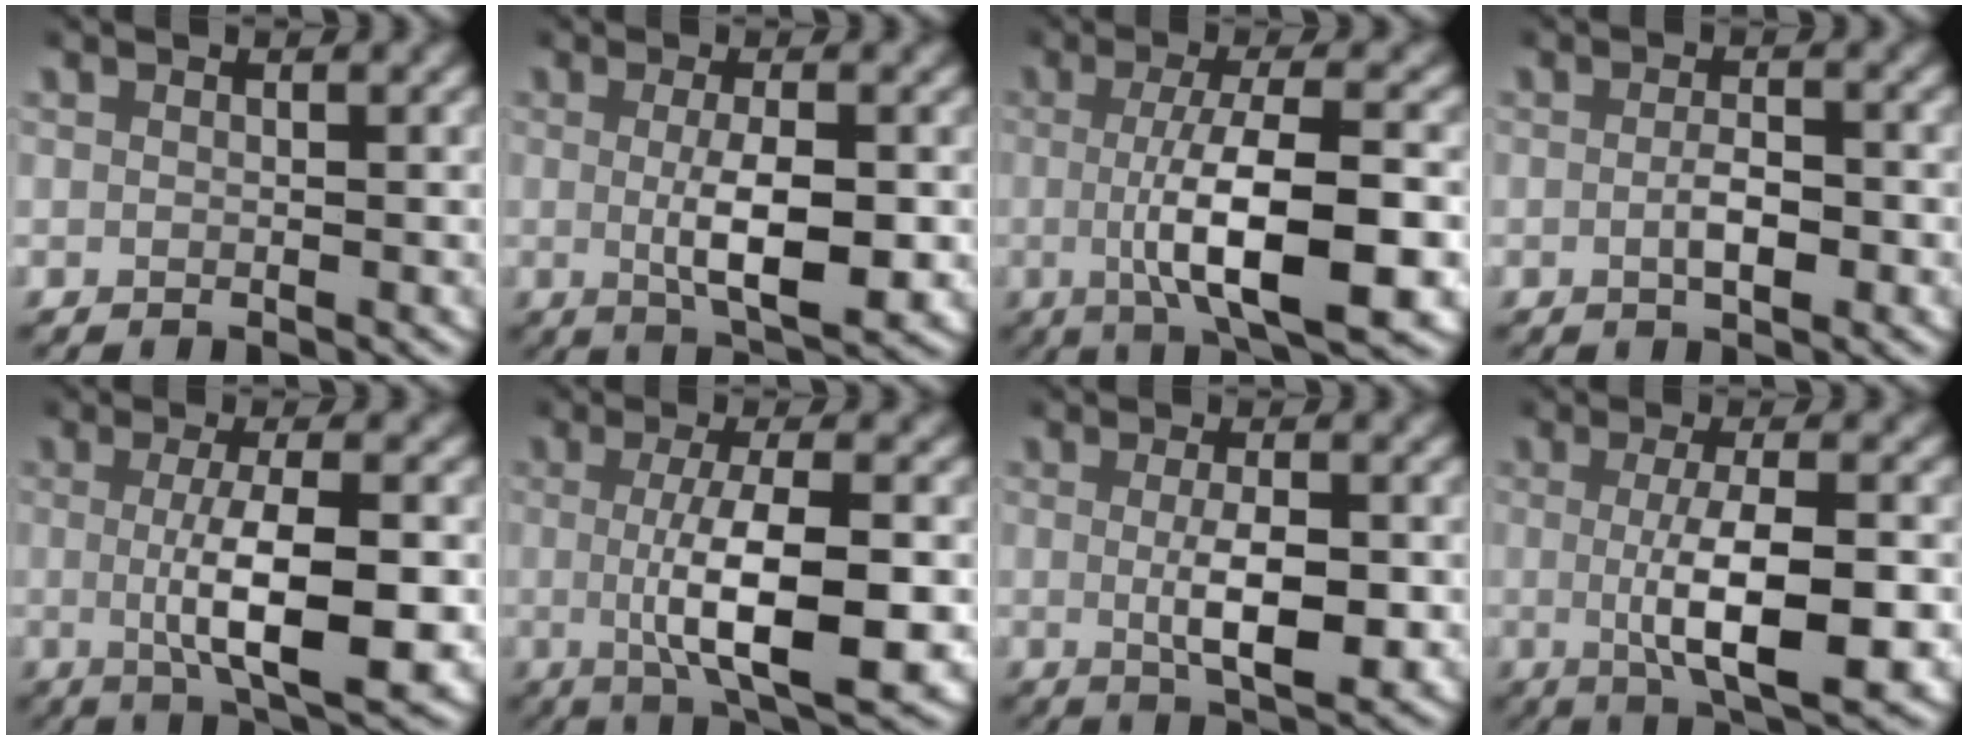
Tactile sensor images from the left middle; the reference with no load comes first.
{"total": 5.3, "force": [-0.5, 1.6, 5.0], "torque": [-0.083, -0.011, -0.005]}
{"total": 8.2, "force": [-1.4, 2.1, 7.8], "torque": [-0.121, -0.007, -0.019]}
{"total": 2.2, "force": [-0.7, 0.9, 1.9], "torque": [-0.032, -0.003, -0.012]}
{"total": 6.6, "force": [-0.7, 1.5, 6.4], "torque": [-0.104, -0.008, -0.009]}
{"total": 7.5, "force": [-0.8, 1.9, 7.2], "torque": [-0.114, -0.009, -0.009]}
{"total": 4.6, "force": [-0.5, 1.5, 4.4], "torque": [-0.071, -0.011, -0.005]}
{"total": 7.0, "force": [-0.9, 1.9, 6.7], "torque": [-0.107, -0.009, -0.011]}